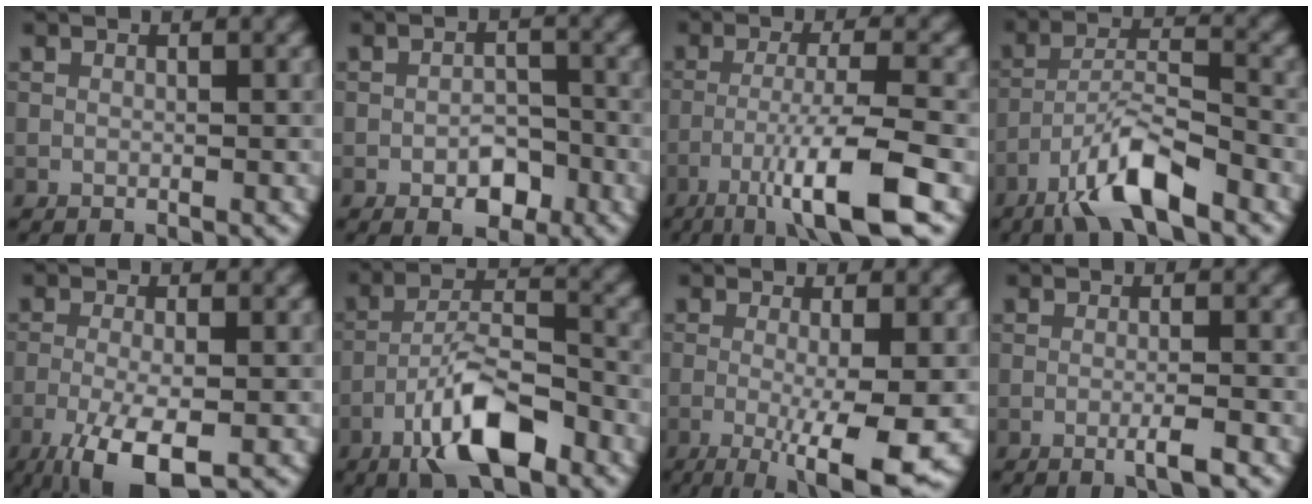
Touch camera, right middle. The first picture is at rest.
{"total": 3.4, "force": [-1.7, 1.9, 2.4], "torque": [-0.033, 0.000, -0.025]}
{"total": 8.5, "force": [-4.5, 1.2, 7.1], "torque": [-0.116, 0.004, -0.084]}
{"total": 7.3, "force": [-5.0, 1.7, 5.1], "torque": [-0.094, 0.007, -0.096]}
{"total": 6.6, "force": [-3.6, 2.0, 5.2], "torque": [-0.108, -0.010, -0.069]}
{"total": 8.7, "force": [-5.1, 2.8, 6.5], "torque": [-0.110, 0.015, -0.097]}
{"total": 8.0, "force": [-2.3, 1.6, 7.5], "torque": [-0.111, -0.013, -0.036]}
{"total": 2.3, "force": [-1.1, 0.2, 2.1], "torque": [-0.030, 0.003, -0.024]}